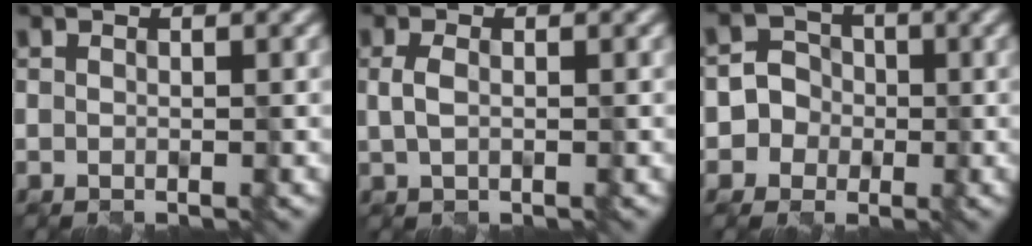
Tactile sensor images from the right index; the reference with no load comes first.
{"total": 1.6, "force": [0.0, 0.9, 1.3], "torque": [-0.035, 0.002, 0.003]}
{"total": 5.2, "force": [-1.2, 5.0, 0.4], "torque": [0.006, 0.024, -0.044]}